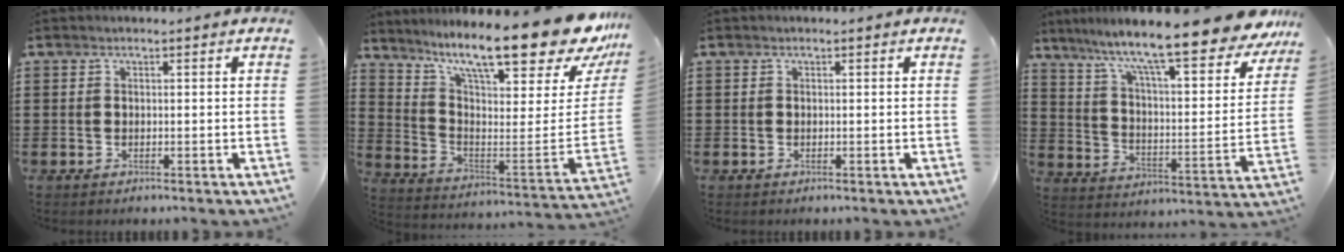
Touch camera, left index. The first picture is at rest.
{"total": 15.5, "force": [12.0, 2.3, 9.5], "torque": [-0.173, -0.101, 0.198]}
{"total": 0.0}
{"total": 12.7, "force": [10.5, 0.5, 7.1], "torque": [-0.150, -0.076, 0.168]}